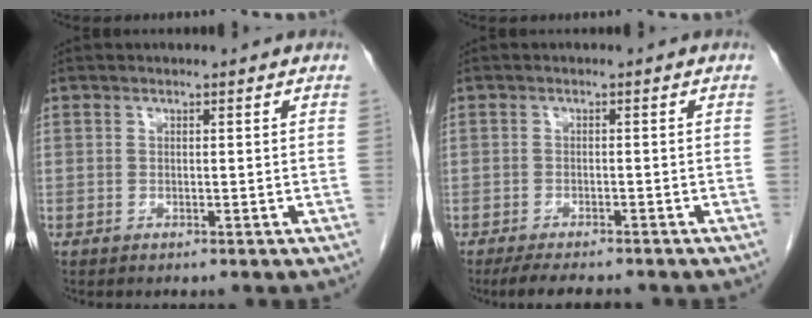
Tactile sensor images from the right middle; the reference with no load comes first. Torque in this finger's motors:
{"motor_torque": [0.54, -0.31, 0.03, 0.01]}